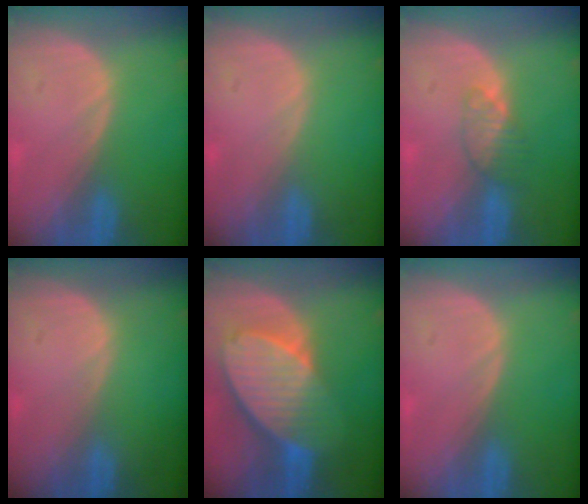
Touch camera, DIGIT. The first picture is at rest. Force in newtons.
{"total": 0.0}
{"total": 3.5, "press": 3.2, "slide": 1.4}
{"total": 0.0}
{"total": 10.3, "press": 8.9, "slide": 5.1}
{"total": 0.0}